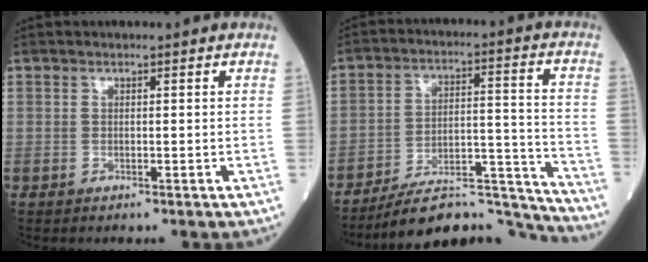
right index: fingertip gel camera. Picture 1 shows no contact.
{"total": 15.4, "force": [-14.8, 1.5, 4.1], "torque": [-0.043, 0.045, -0.231]}